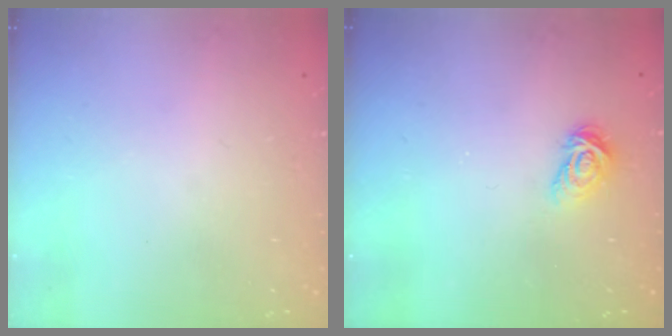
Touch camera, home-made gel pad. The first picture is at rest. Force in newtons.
{"total": 5.0, "press": 4.9, "slide": 0.7}